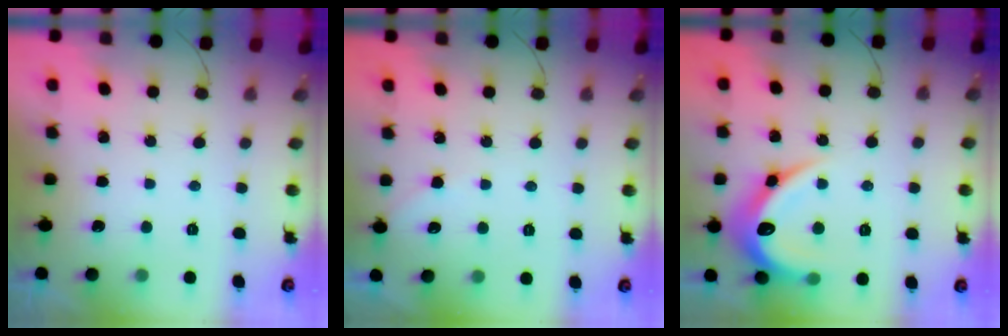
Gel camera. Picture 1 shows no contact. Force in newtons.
{"total": 2.2, "press": 2.2, "slide": 0.3}
{"total": 15.0, "press": 15.0, "slide": 0.3}